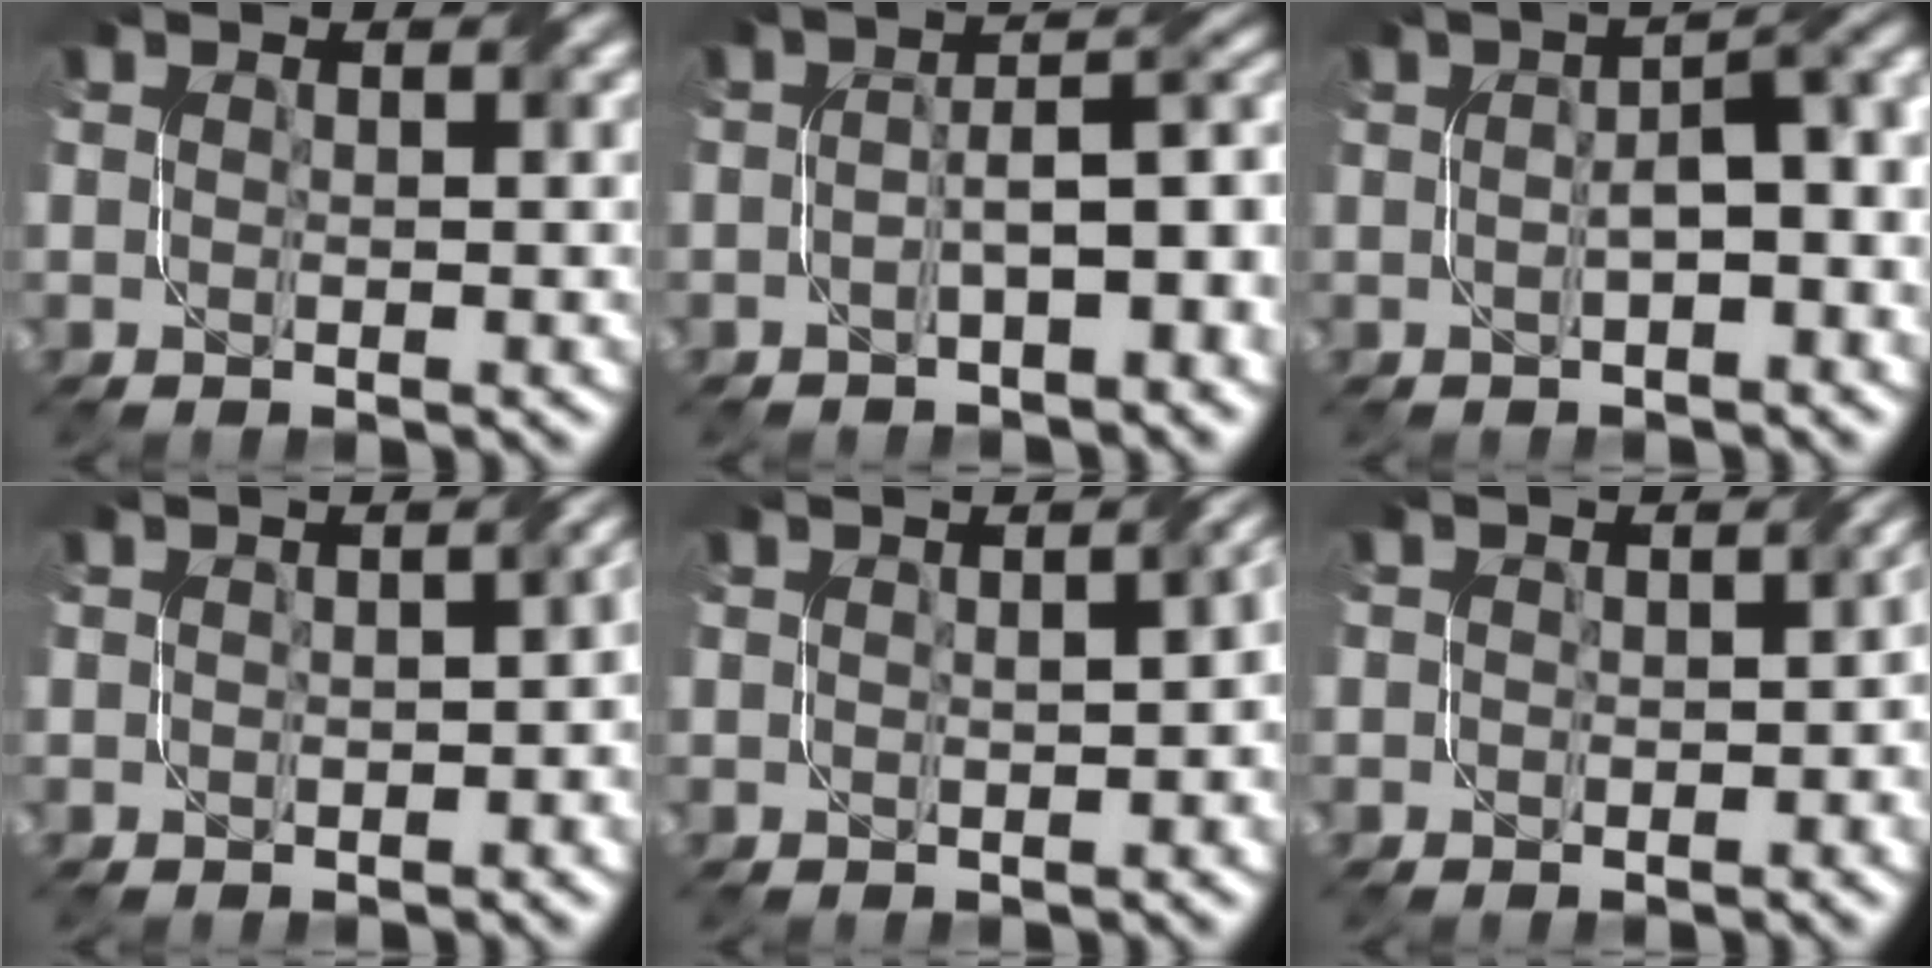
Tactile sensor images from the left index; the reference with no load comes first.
{"total": 6.4, "force": [-2.0, 2.5, 5.5], "torque": [-0.074, 0.015, -0.037]}
{"total": 5.6, "force": [-0.2, 1.9, 5.3], "torque": [-0.066, 0.010, 0.001]}
{"total": 3.7, "force": [-0.2, 2.2, 3.0], "torque": [-0.014, -0.001, 0.005]}
{"total": 3.6, "force": [-0.1, 1.6, 3.2], "torque": [-0.028, 0.002, 0.012]}
{"total": 3.7, "force": [-0.3, 2.7, 2.5], "torque": [-0.011, -0.004, -0.002]}